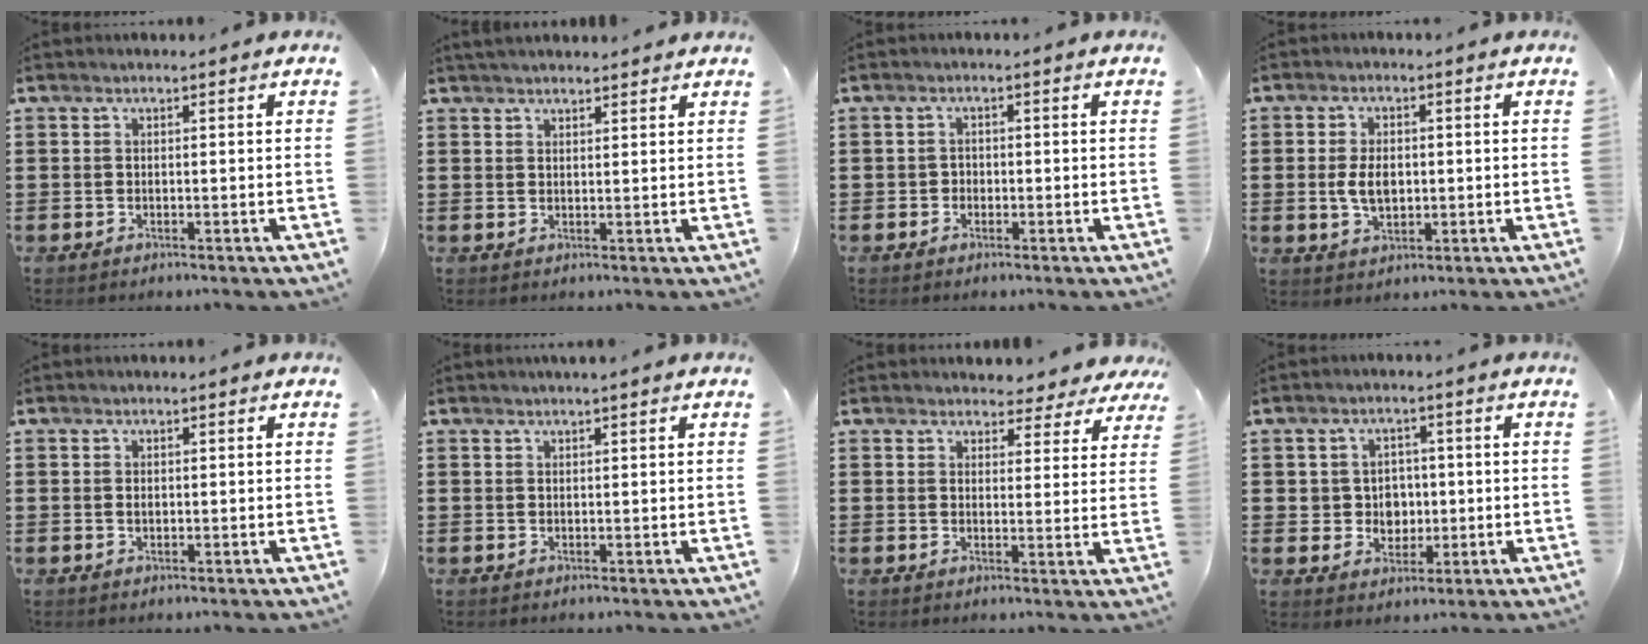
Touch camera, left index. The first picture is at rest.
{"total": 2.1, "force": [2.1, 0.1, 0.3], "torque": [-0.010, 0.000, 0.040]}
{"total": 1.1, "force": [-0.4, 1.0, 0.3], "torque": [-0.010, 0.002, -0.010]}
{"total": 5.0, "force": [0.1, 3.0, 4.0], "torque": [-0.080, 0.003, -0.002]}
{"total": 0.7, "force": [0.1, 0.4, 0.6], "torque": [-0.013, 0.001, 0.002]}
{"total": 0.9, "force": [0.7, -0.1, 0.5], "torque": [-0.010, -0.001, 0.014]}
{"total": 3.3, "force": [3.1, 1.1, 0.3], "torque": [-0.013, -0.011, 0.055]}
{"total": 4.6, "force": [0.4, 4.2, 1.8], "torque": [-0.045, 0.009, 0.003]}